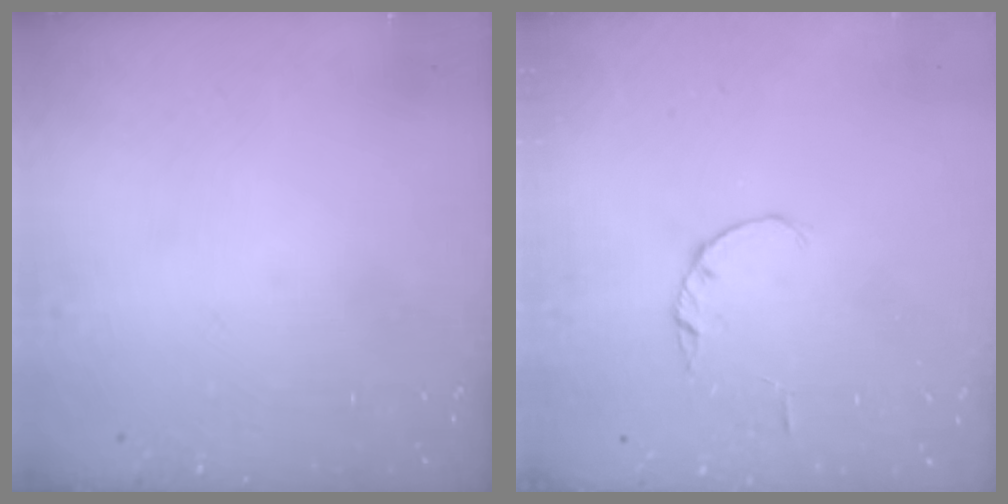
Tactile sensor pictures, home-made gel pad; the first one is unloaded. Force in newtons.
{"total": 1.0, "press": 1.0, "slide": 0.2}